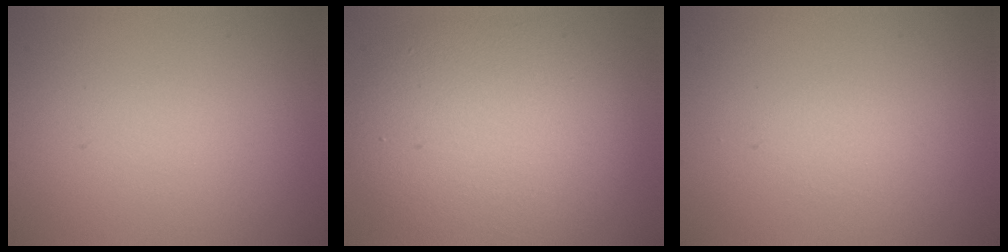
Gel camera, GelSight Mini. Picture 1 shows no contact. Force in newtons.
{"total": 8.5, "press": 8.5, "slide": 0.3}
{"total": 0.6, "press": 0.6, "slide": 0.0}